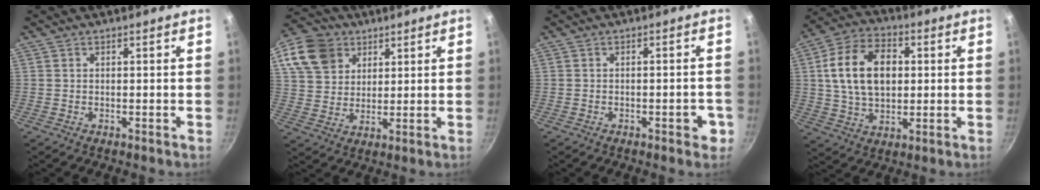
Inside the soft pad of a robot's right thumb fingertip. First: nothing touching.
{"total": 12.8, "force": [6.4, 9.7, 5.3], "torque": [-0.080, -0.003, 0.118]}
{"total": 3.7, "force": [-1.6, 1.6, 2.9], "torque": [-0.025, 0.011, -0.021]}
{"total": 15.4, "force": [2.3, 10.4, 11.1], "torque": [-0.174, 0.009, 0.034]}